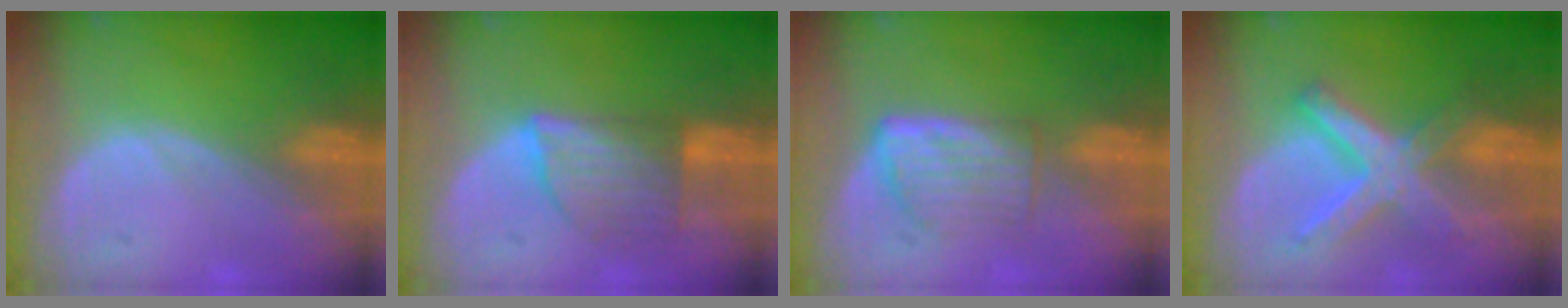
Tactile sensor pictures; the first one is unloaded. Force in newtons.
{"total": 6.3, "press": 6.2, "slide": 0.6}
{"total": 6.1, "press": 5.4, "slide": 2.7}
{"total": 8.2, "press": 8.2, "slide": 0.7}